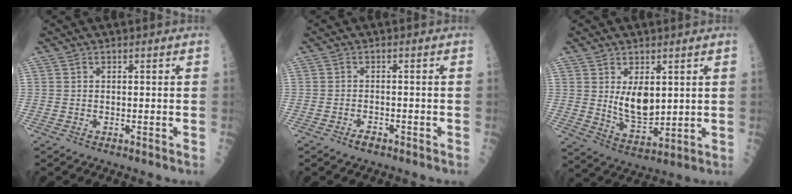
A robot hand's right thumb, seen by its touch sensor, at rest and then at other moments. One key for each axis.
{"total": 1.9, "fx": -1.3, "fy": 0.8, "fz": 1.0, "tx": -0.015, "ty": 0.009, "tz": -0.023}
{"total": 8.3, "fx": 1.9, "fy": 4.5, "fz": 6.7, "tx": -0.092, "ty": -0.026, "tz": 0.049}